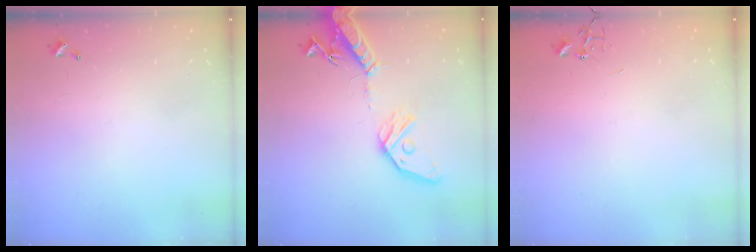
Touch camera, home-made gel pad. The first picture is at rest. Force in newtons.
{"total": 16.6, "press": 16.2, "slide": 3.2}
{"total": 0.0}